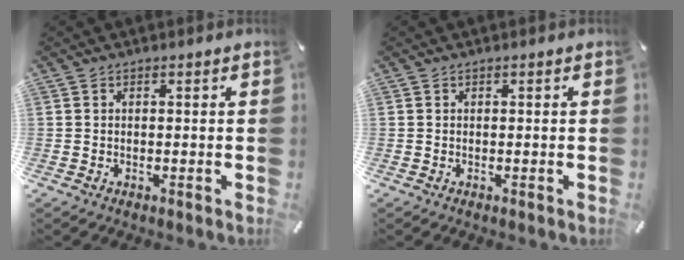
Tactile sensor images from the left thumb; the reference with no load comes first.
{"total": 0.0}